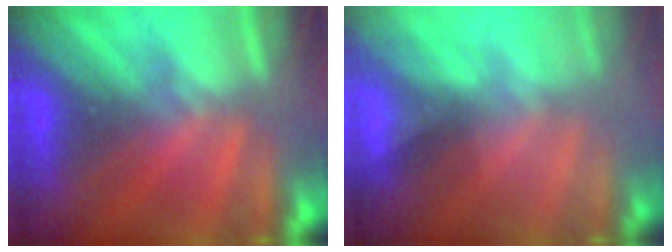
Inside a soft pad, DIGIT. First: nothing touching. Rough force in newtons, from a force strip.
{"total": 2.3}